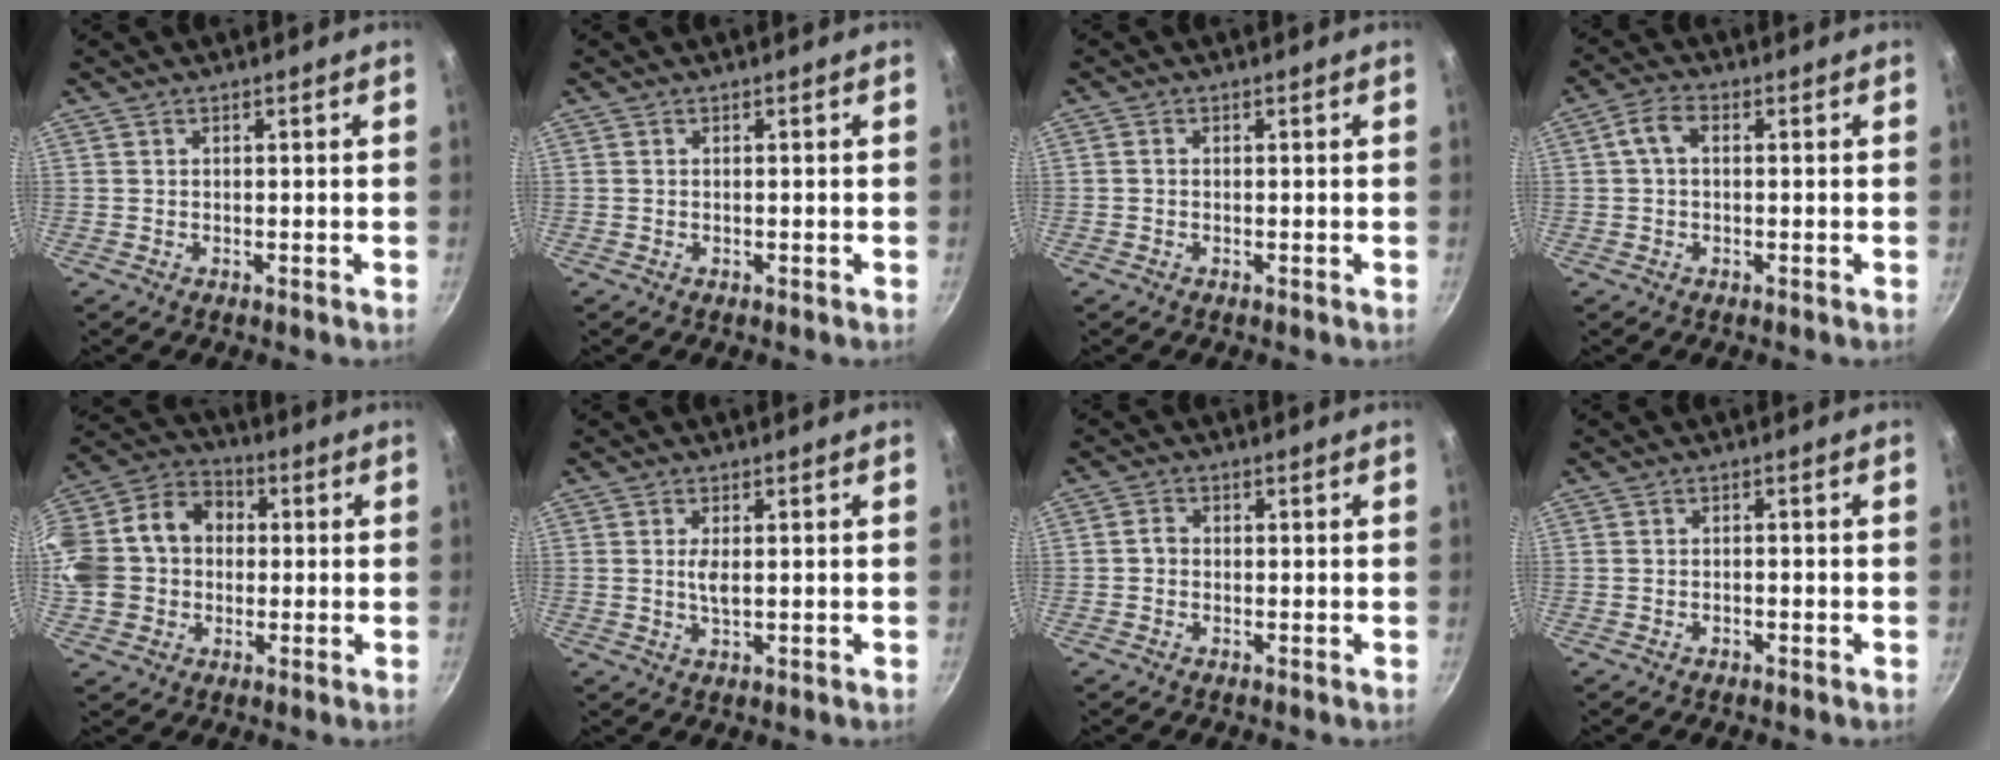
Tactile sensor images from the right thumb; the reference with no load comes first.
{"total": 0.0}
{"total": 0.6, "force": [-0.1, 0.5, 0.3], "torque": [-0.005, 0.004, -0.004]}
{"total": 4.2, "force": [0.5, 2.5, 3.3], "torque": [-0.068, 0.016, 0.004]}
{"total": 20.4, "force": [0.4, 16.8, 11.6], "torque": [-0.224, 0.057, -0.001]}
{"total": 2.8, "force": [0.3, 1.1, 2.5], "torque": [-0.050, -0.002, 0.007]}
{"total": 1.8, "force": [-0.4, 1.6, 0.9], "torque": [-0.013, 0.011, -0.009]}
{"total": 1.0, "force": [-0.6, 0.5, 0.5], "torque": [-0.013, 0.008, -0.010]}